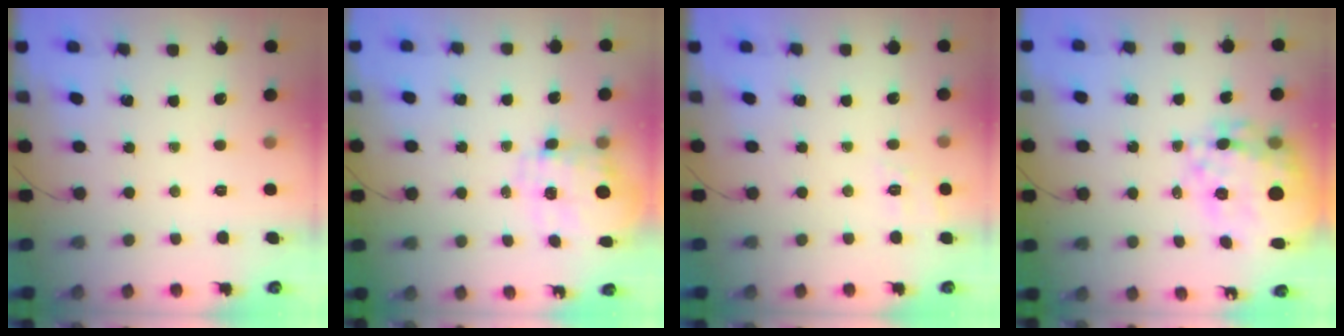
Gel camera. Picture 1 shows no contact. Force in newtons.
{"total": 3.4, "press": 3.2, "slide": 1.1}
{"total": 7.9, "press": 7.7, "slide": 1.6}
{"total": 14.8, "press": 13.9, "slide": 5.2}